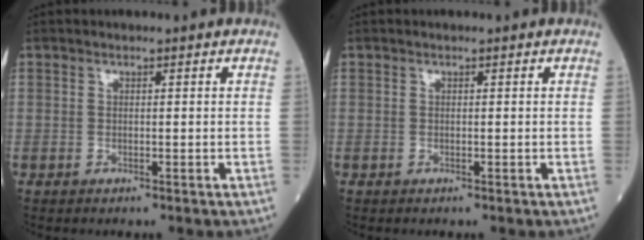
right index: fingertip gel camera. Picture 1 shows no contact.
{"total": 0.0}